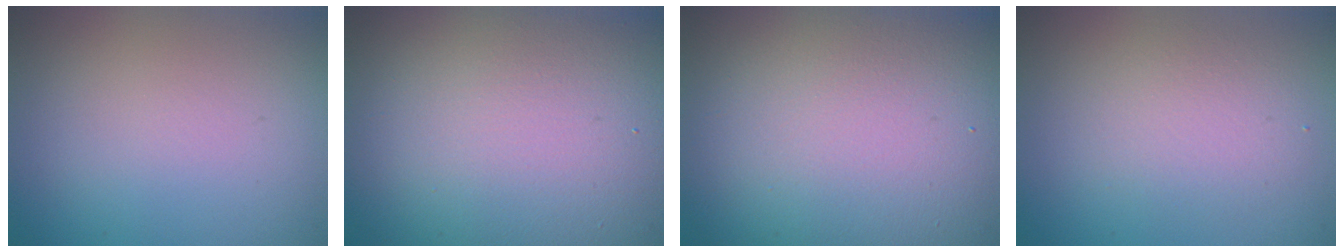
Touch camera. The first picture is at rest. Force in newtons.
{"total": 16.7, "press": 16.6, "slide": 1.6}
{"total": 17.9, "press": 17.9, "slide": 0.9}
{"total": 2.8, "press": 2.8, "slide": 0.3}